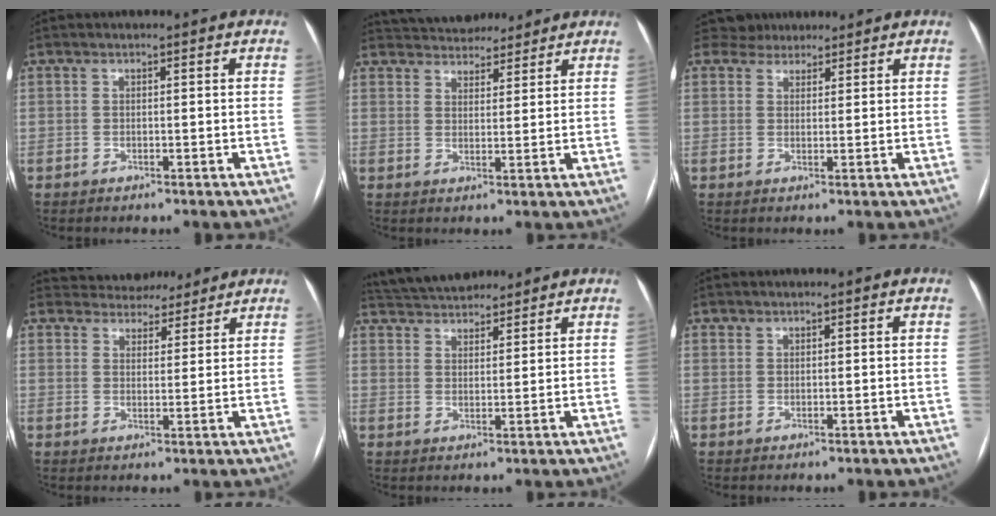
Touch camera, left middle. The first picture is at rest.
{"total": 10.7, "force": [9.7, 3.9, 2.2], "torque": [-0.031, 0.020, 0.145]}
{"total": 4.3, "force": [3.8, 2.2, 0.1], "torque": [-0.002, 0.021, 0.061]}
{"total": 8.5, "force": [7.7, 3.3, 1.0], "torque": [-0.004, 0.012, 0.104]}
{"total": 10.4, "force": [9.6, 2.8, 2.8], "torque": [-0.053, 0.031, 0.161]}
{"total": 0.7, "force": [0.5, 0.5, 0.0], "torque": [0.005, 0.000, 0.006]}